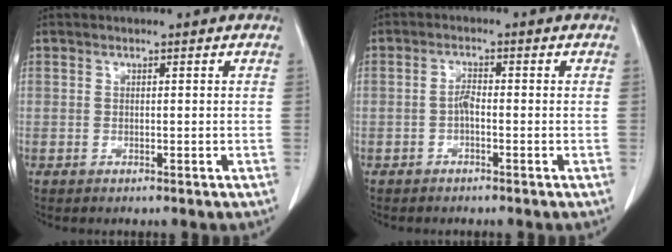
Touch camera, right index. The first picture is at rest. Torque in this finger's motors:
{"motor_torque": [0.32, -0.28, 0.13, 0.04]}